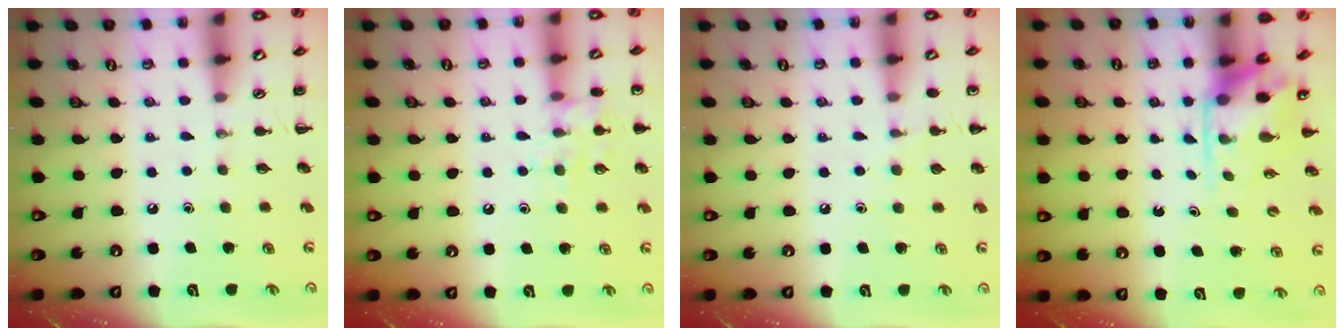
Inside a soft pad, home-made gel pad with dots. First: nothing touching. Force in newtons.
{"total": 9.8, "press": 9.7, "slide": 1.2}
{"total": 5.9, "press": 5.7, "slide": 1.7}
{"total": 3.7, "press": 3.7, "slide": 0.6}